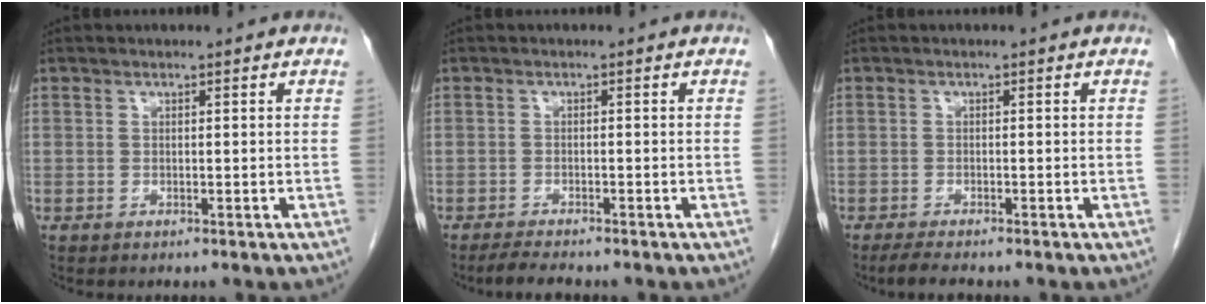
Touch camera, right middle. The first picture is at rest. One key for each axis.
{"total": 2.9, "fx": -2.6, "fy": 0.2, "fz": 1.3, "tx": -0.031, "ty": -0.010, "tz": -0.043}
{"total": 2.7, "fx": -2.3, "fy": 0.2, "fz": 1.5, "tx": -0.032, "ty": -0.008, "tz": -0.038}